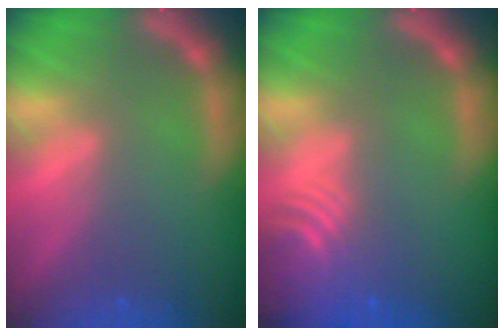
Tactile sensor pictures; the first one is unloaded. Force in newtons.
{"total": 6.5}